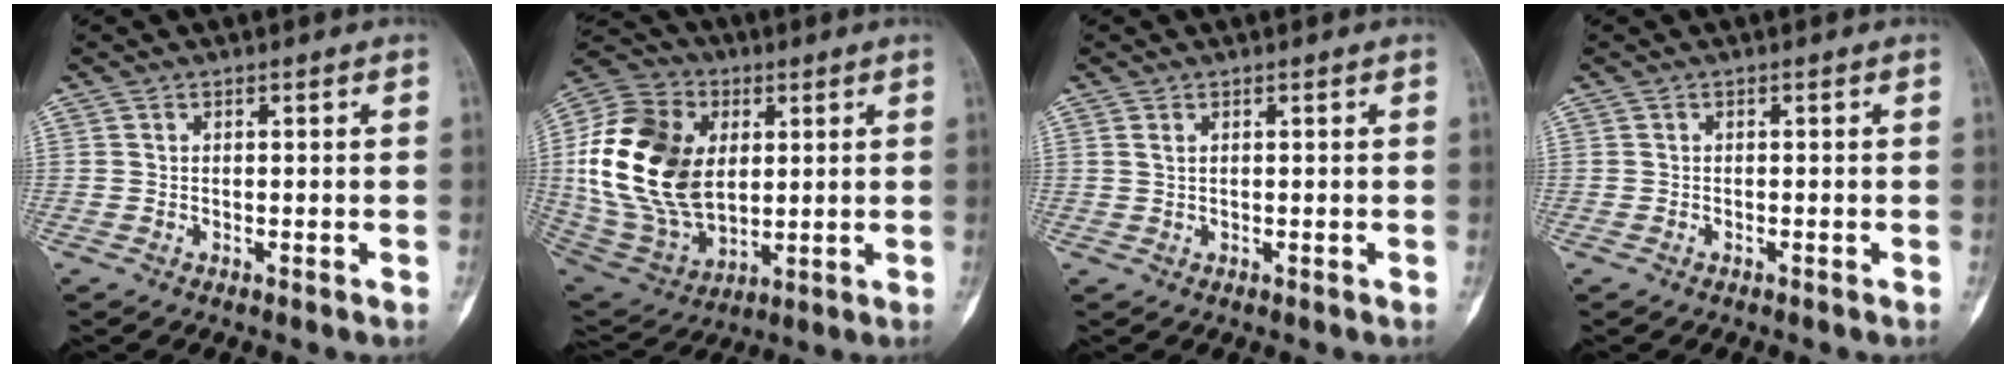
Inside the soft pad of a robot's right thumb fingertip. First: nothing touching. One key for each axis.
{"total": 23.4, "fx": 3.2, "fy": 15.8, "fz": 17.0, "tx": -0.330, "ty": -0.009, "tz": 0.067}
{"total": 0.9, "fx": 0.4, "fy": 0.5, "fz": 0.6, "tx": -0.016, "ty": 0.005, "tz": 0.011}
{"total": 0.0}